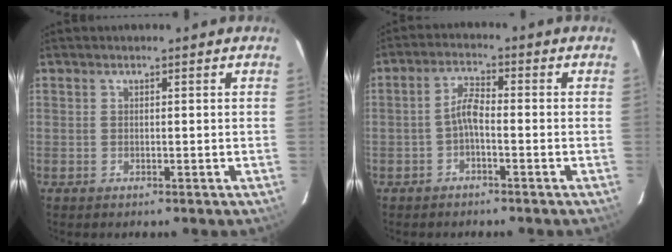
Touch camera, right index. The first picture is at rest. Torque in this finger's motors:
{"motor_torque": [0.52, -0.20, 0.37, 0.08]}